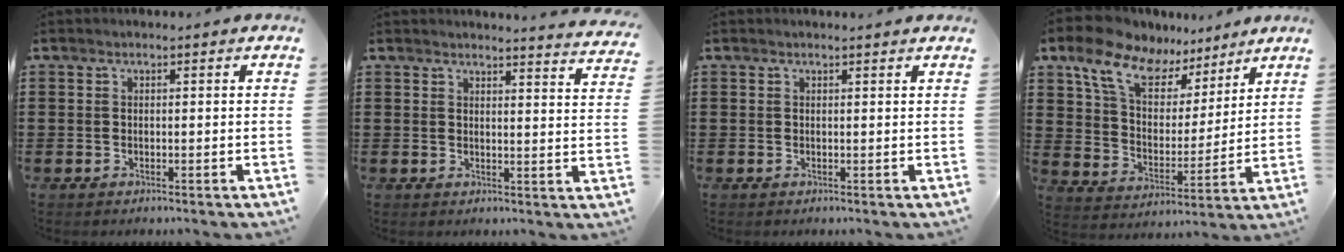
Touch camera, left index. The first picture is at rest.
{"total": 3.1, "force": [3.0, -0.6, 0.4], "torque": [-0.013, -0.021, 0.052]}
{"total": 0.6, "force": [0.6, 0.0, 0.2], "torque": [-0.006, -0.003, 0.012]}
{"total": 10.6, "force": [8.1, 5.5, 4.0], "torque": [-0.115, -0.030, 0.150]}